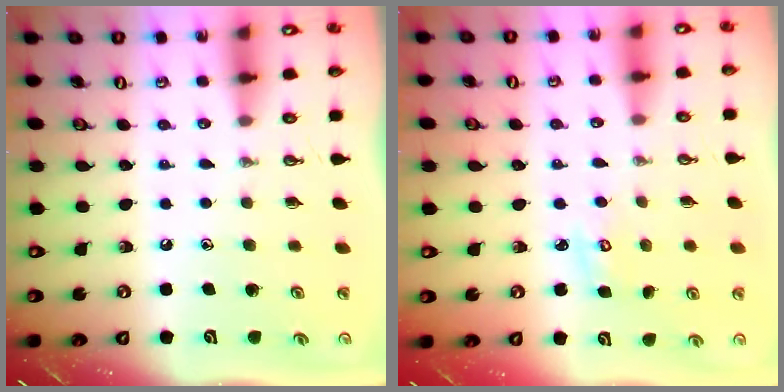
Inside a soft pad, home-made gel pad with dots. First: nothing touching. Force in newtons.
{"total": 2.9, "press": 2.9, "slide": 0.2}